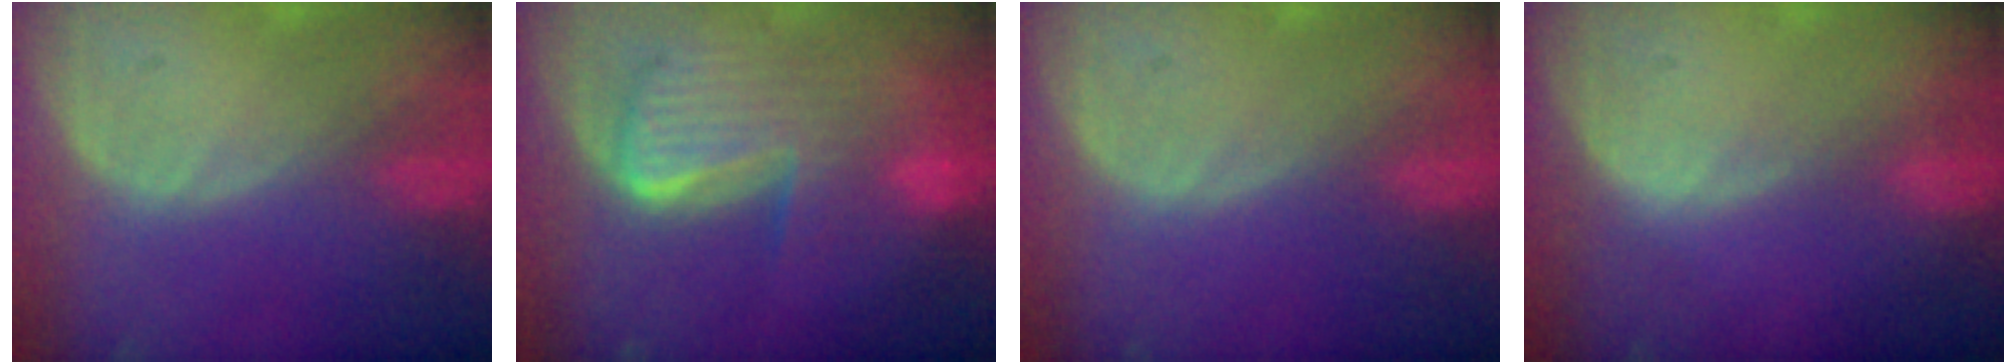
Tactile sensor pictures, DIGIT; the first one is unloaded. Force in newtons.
{"total": 9.9, "press": 8.6, "slide": 4.9}
{"total": 0.0}
{"total": 0.5, "press": 0.3, "slide": 0.4}